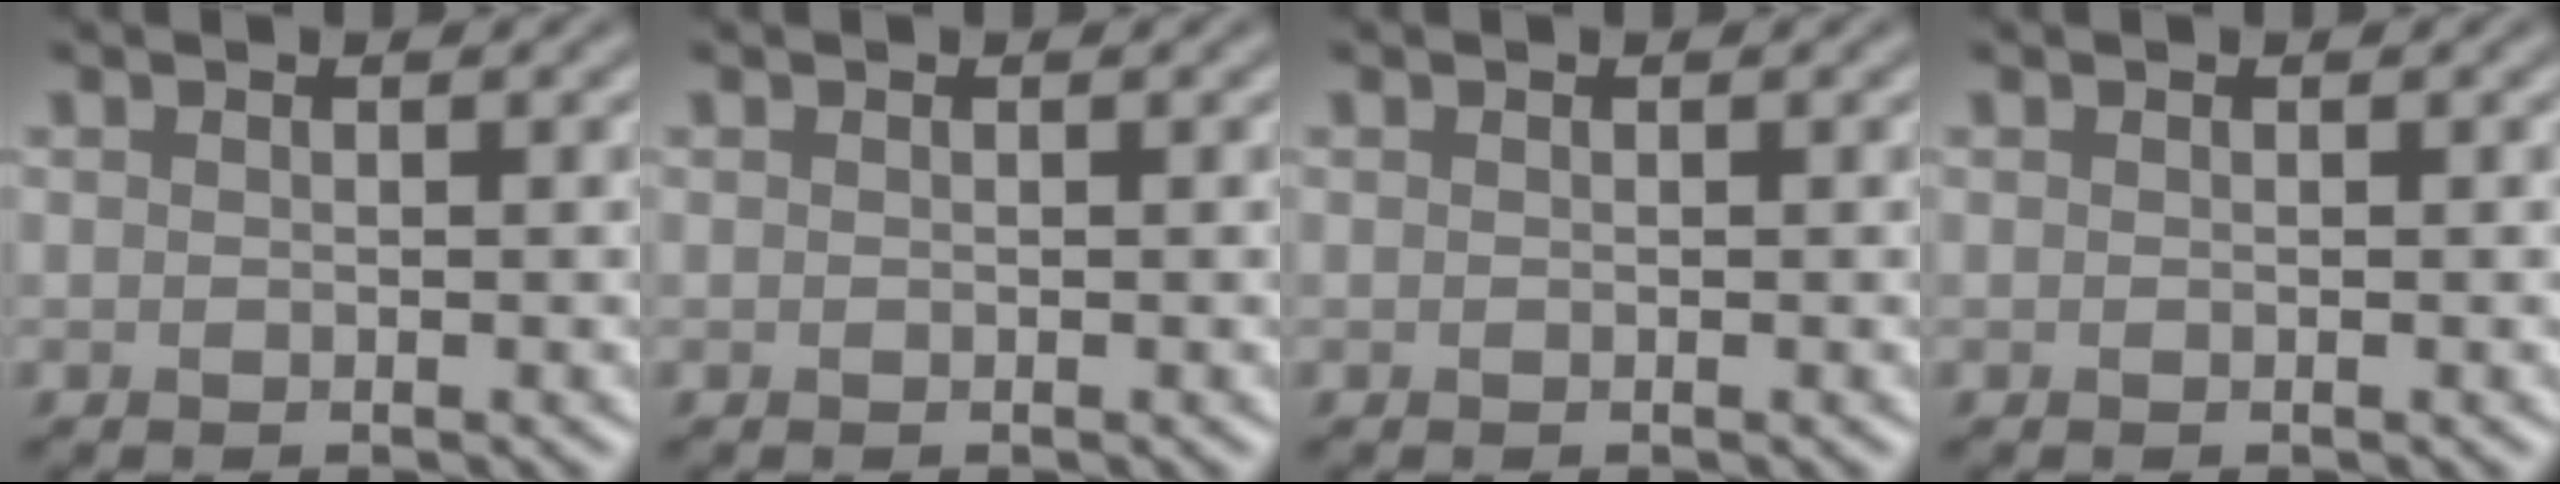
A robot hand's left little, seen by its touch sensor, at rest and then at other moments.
{"total": 0.0}
{"total": 0.0}
{"total": 0.0}